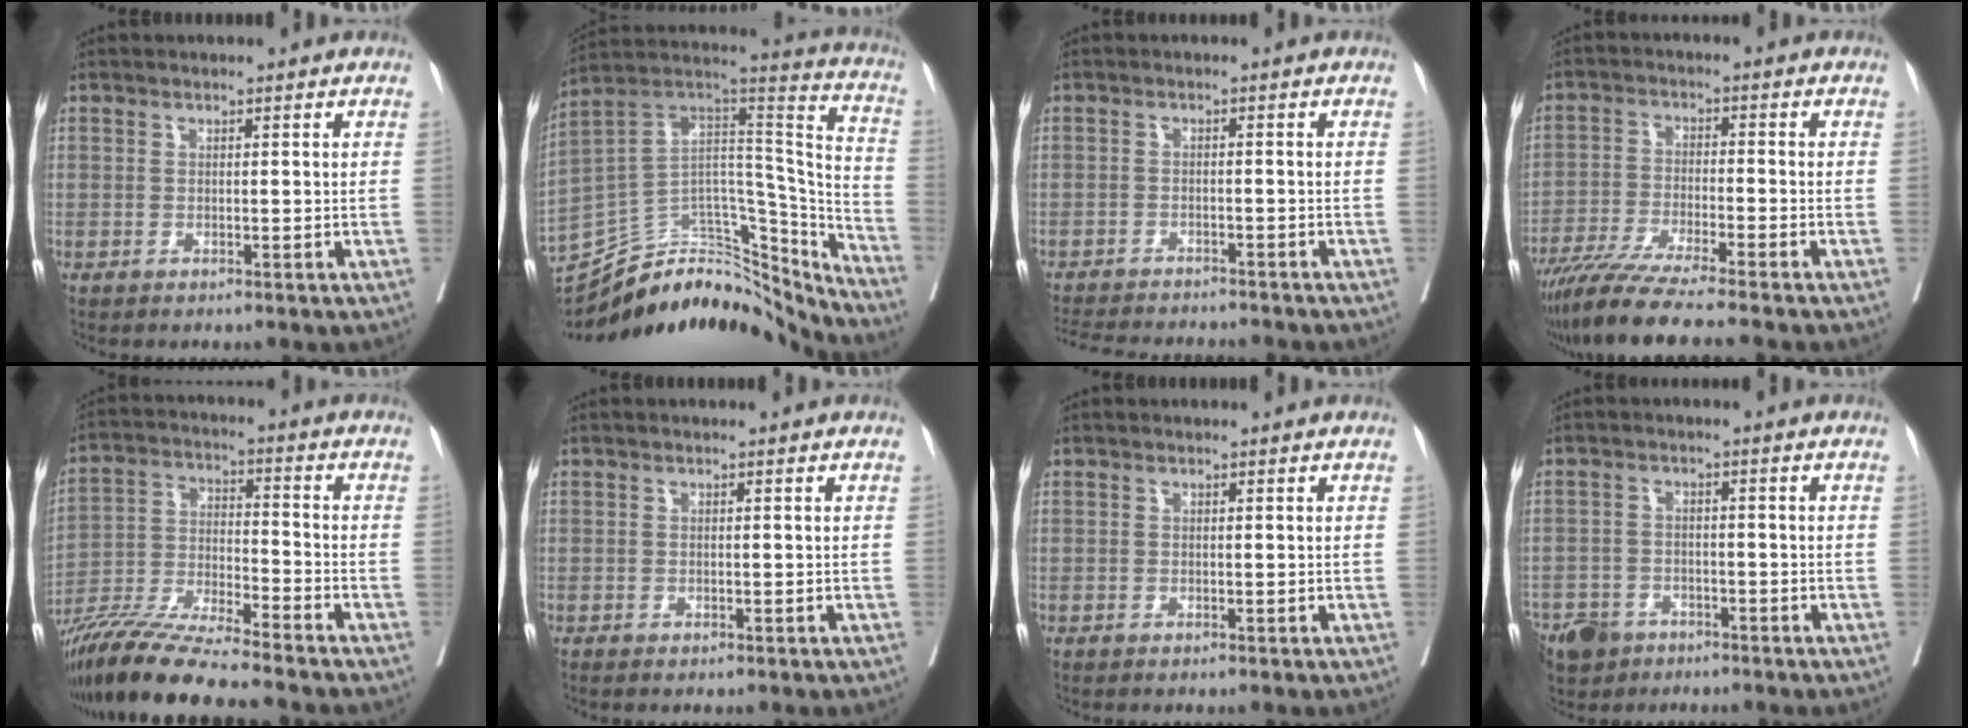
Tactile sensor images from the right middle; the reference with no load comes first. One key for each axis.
{"total": 28.9, "fx": -25.6, "fy": 8.8, "fz": 10.1, "tx": -0.141, "ty": 0.044, "tz": -0.383}
{"total": 12.3, "fx": -11.4, "fy": 2.1, "fz": 4.1, "tx": -0.073, "ty": -0.007, "tz": -0.156}
{"total": 10.8, "fx": -9.2, "fy": -0.9, "fz": 5.6, "tx": -0.083, "ty": -0.031, "tz": -0.155}
{"total": 13.6, "fx": -12.1, "fy": -0.6, "fz": 6.2, "tx": -0.112, "ty": -0.022, "tz": -0.222}
{"total": 0.0}
{"total": 0.0}
{"total": 8.6, "fx": -6.0, "fy": 5.5, "fz": 2.7, "tx": -0.063, "ty": -0.004, "tz": -0.102}